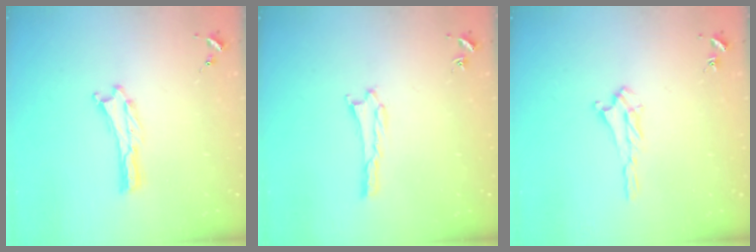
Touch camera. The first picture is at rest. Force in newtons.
{"total": 0.9, "press": 0.8, "slide": 0.1}
{"total": 2.0, "press": 2.0, "slide": 0.5}